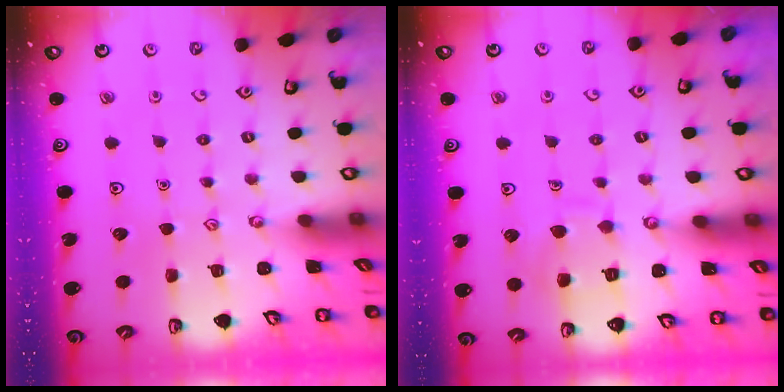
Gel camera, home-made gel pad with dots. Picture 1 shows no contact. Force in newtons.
{"total": 8.5, "press": 8.5, "slide": 0.8}